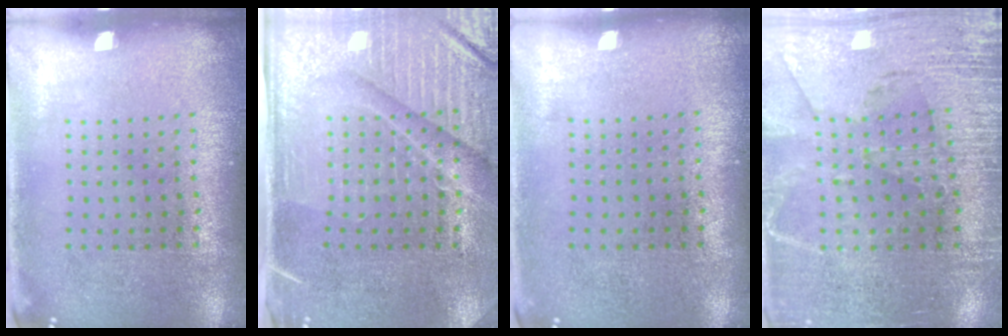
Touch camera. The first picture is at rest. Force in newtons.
{"total": 4.4, "press": 3.9, "slide": 2.1}
{"total": 0.0}
{"total": 3.1, "press": 2.9, "slide": 1.2}